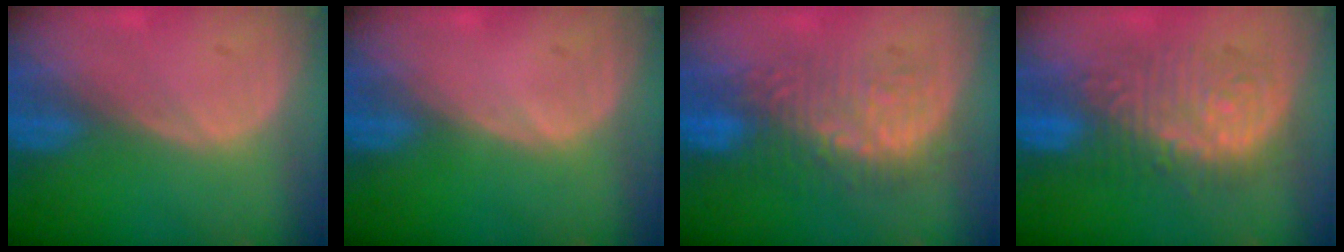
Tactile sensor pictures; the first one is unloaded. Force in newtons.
{"total": 0.0}
{"total": 9.0, "press": 8.8, "slide": 1.6}
{"total": 9.8, "press": 9.8, "slide": 0.4}